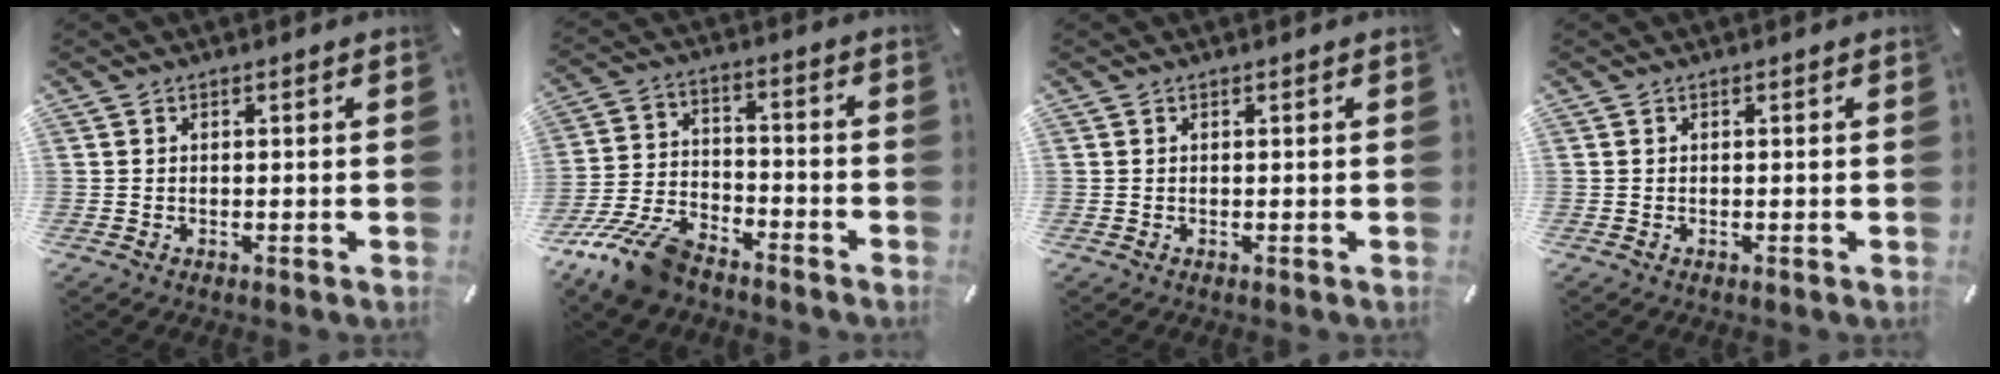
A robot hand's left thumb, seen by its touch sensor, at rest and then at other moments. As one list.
[{"total": 13.1, "force": [-10.1, 5.4, 6.4], "torque": [-0.122, 0.053, -0.184]}, {"total": 0.0}, {"total": 0.0}]